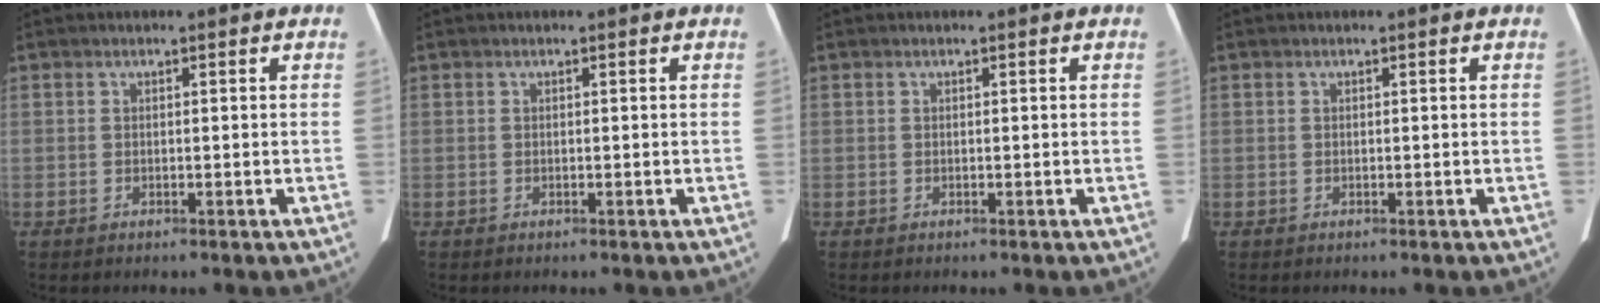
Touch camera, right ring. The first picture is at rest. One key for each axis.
{"total": 0.0}
{"total": 0.0}
{"total": 0.0}